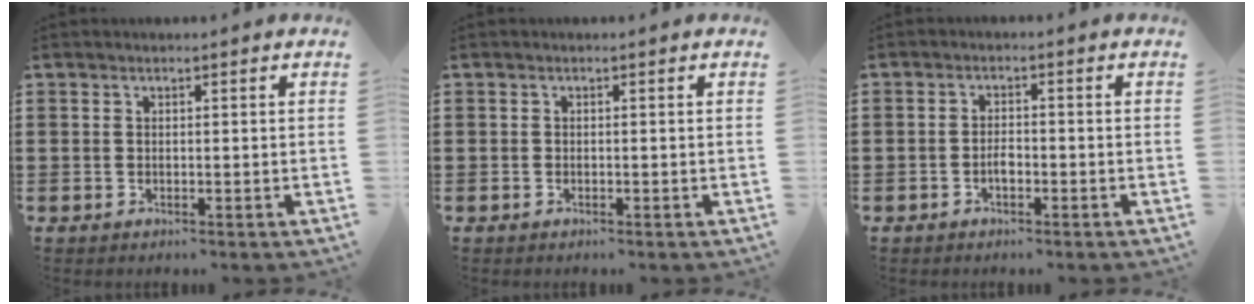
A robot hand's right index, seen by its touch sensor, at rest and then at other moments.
{"total": 0.0}
{"total": 1.9, "force": [-0.6, 0.8, 1.6], "torque": [-0.031, -0.001, -0.010]}